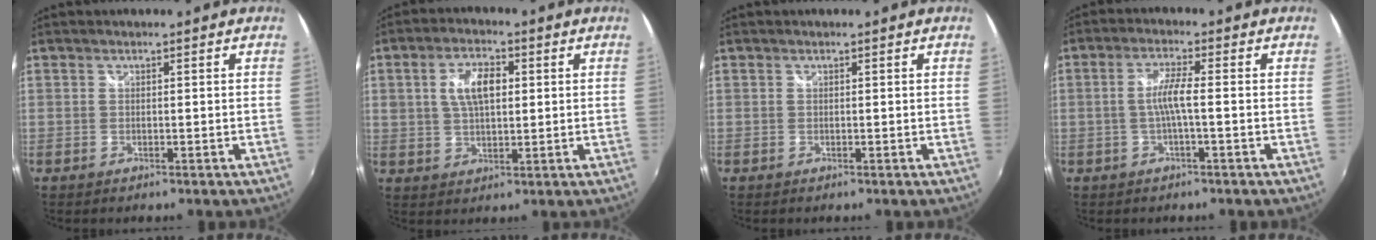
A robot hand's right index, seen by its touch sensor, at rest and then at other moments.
{"total": 7.5, "force": [1.7, 3.9, 6.2], "torque": [-0.115, 0.011, 0.031]}
{"total": 0.0}
{"total": 4.1, "force": [-0.8, -0.2, 4.0], "torque": [-0.082, 0.003, -0.013]}